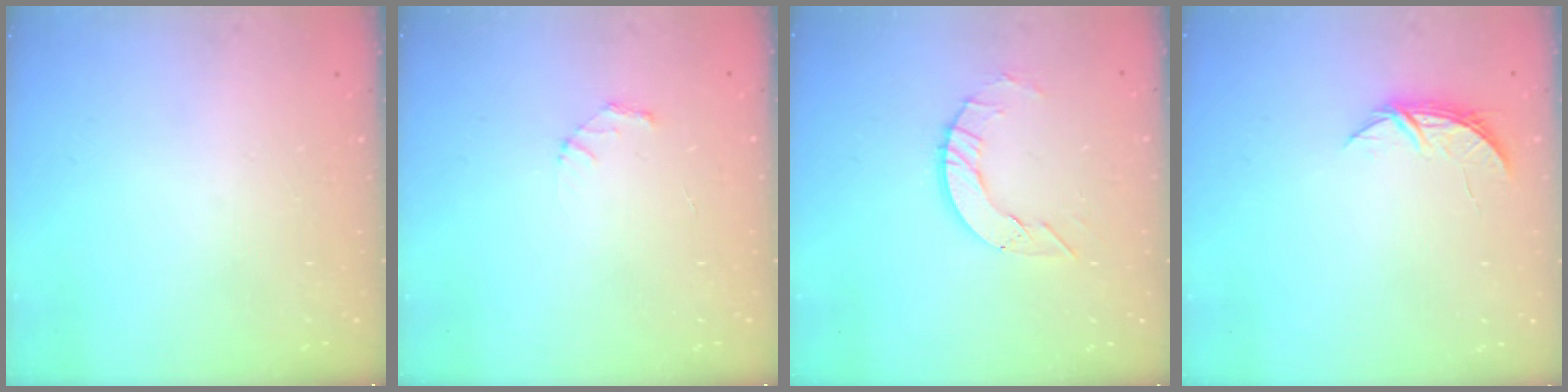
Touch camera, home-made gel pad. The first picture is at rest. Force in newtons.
{"total": 2.1, "press": 2.1, "slide": 0.2}
{"total": 7.1, "press": 7.0, "slide": 0.7}
{"total": 5.1, "press": 5.1, "slide": 0.6}